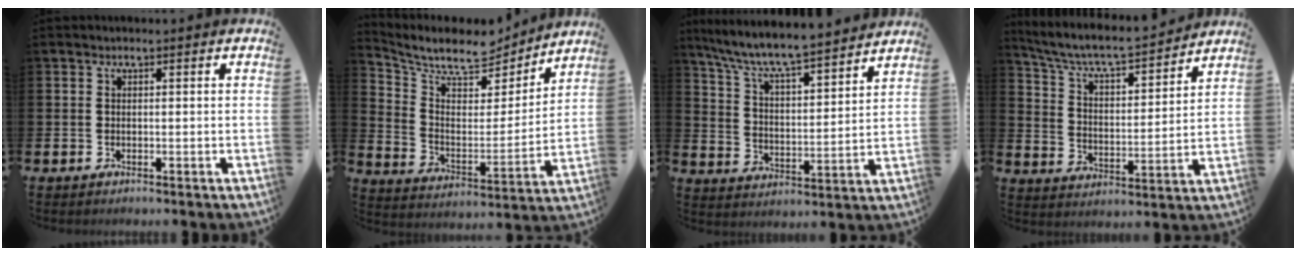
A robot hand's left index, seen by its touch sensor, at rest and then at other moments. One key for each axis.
{"total": 8.8, "fx": 7.8, "fy": 3.0, "fz": 2.8, "tx": -0.095, "ty": -0.057, "tz": 0.133}
{"total": 7.7, "fx": 7.3, "fy": 0.4, "fz": 2.5, "tx": -0.088, "ty": -0.059, "tz": 0.125}
{"total": 6.8, "fx": 6.2, "fy": 1.1, "fz": 2.5, "tx": -0.085, "ty": -0.048, "tz": 0.103}